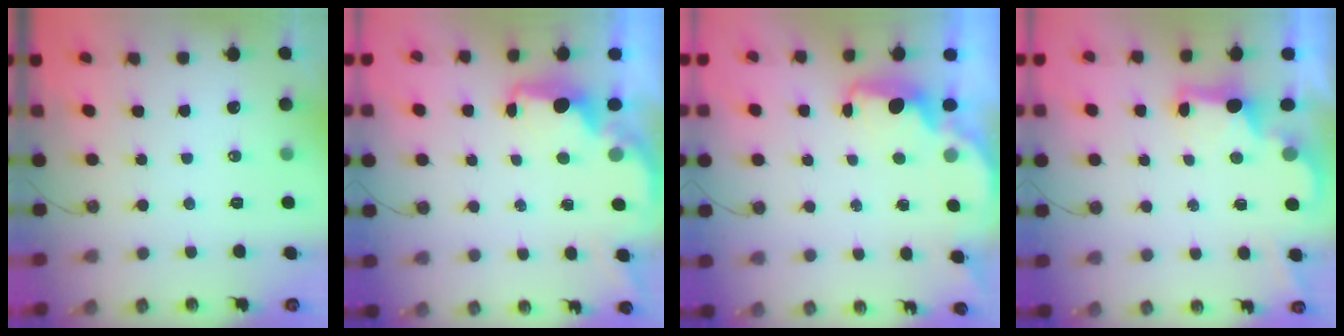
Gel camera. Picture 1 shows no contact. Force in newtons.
{"total": 2.1, "press": 1.9, "slide": 0.8}
{"total": 1.8, "press": 1.7, "slide": 0.7}
{"total": 2.4, "press": 2.3, "slide": 0.7}